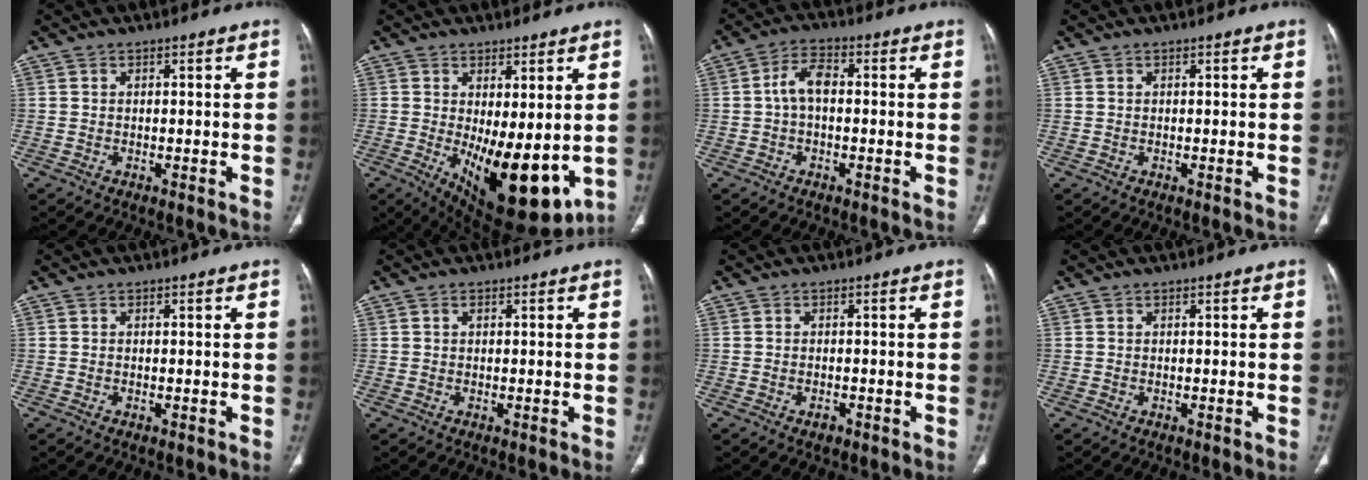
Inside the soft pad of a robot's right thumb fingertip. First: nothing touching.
{"total": 15.9, "force": [-2.0, 6.6, 14.3], "torque": [-0.201, -0.036, -0.006]}
{"total": 5.1, "force": [-0.2, 2.8, 4.2], "torque": [-0.076, 0.018, -0.011]}
{"total": 0.0}
{"total": 0.0}
{"total": 0.5, "force": [0.2, 0.3, 0.3], "torque": [-0.007, 0.003, 0.004]}
{"total": 1.4, "force": [-0.8, 0.8, 0.8], "torque": [-0.012, 0.005, -0.010]}
{"total": 0.0}